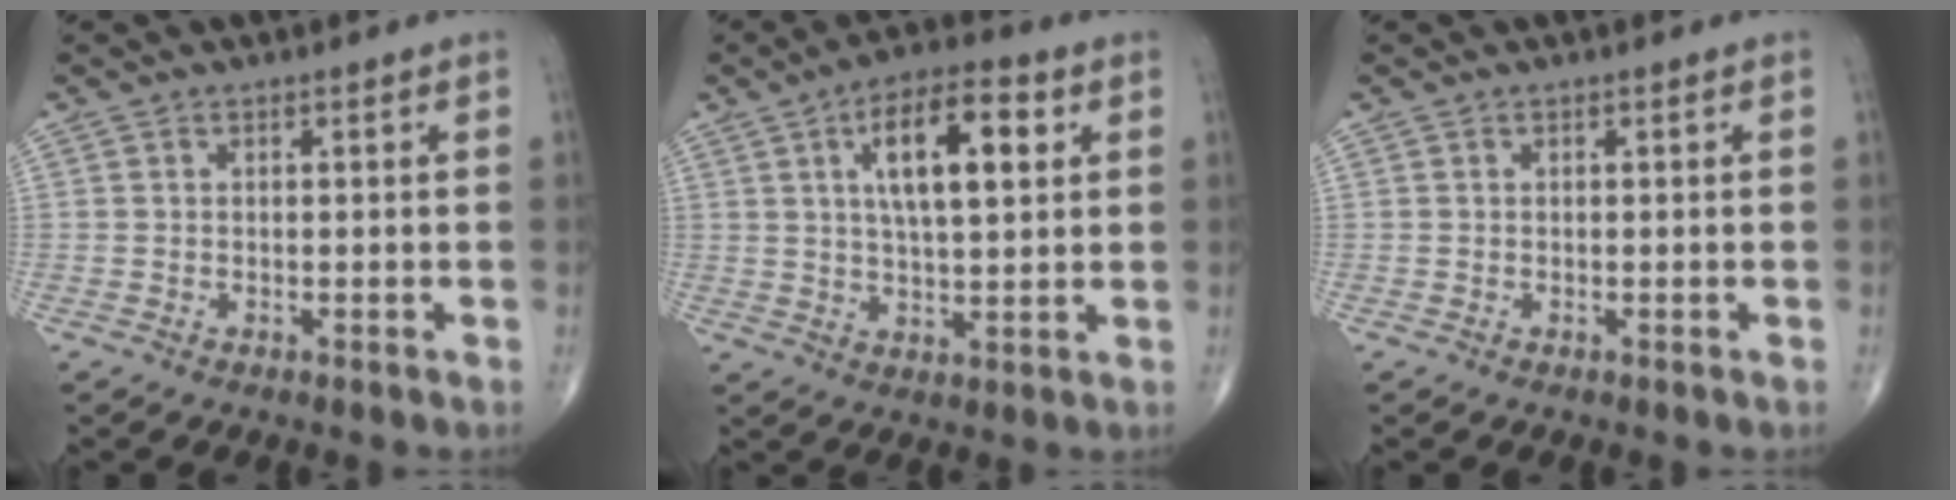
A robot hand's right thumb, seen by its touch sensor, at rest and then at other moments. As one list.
[{"total": 12.9, "force": [4.2, 5.0, 11.2], "torque": [-0.171, -0.001, 0.067]}, {"total": 0.0}]